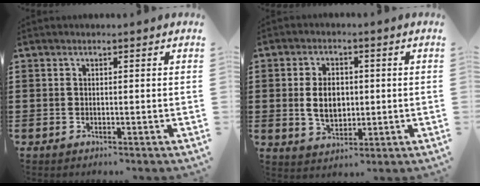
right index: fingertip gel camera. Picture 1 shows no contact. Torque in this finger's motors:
{"motor_torque": [2.14, 0.00, 0.77, 0.18]}